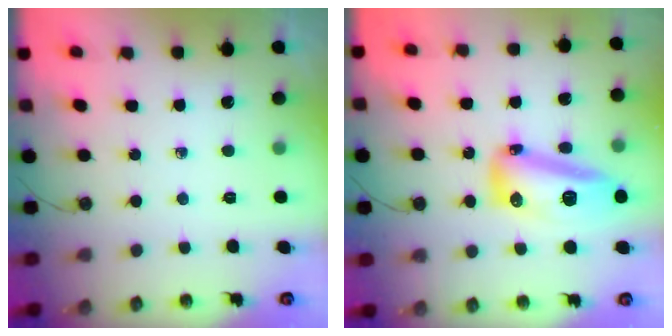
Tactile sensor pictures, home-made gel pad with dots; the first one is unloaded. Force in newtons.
{"total": 19.4, "press": 17.5, "slide": 8.4}